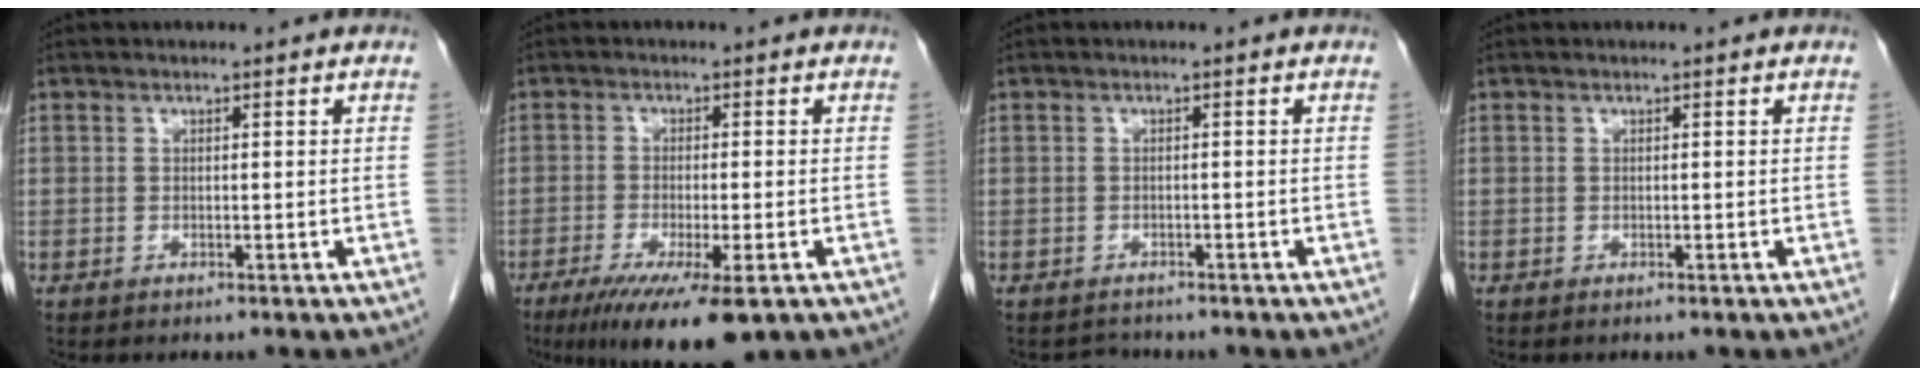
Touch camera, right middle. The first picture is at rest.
{"total": 11.4, "force": [-7.1, 1.8, 8.7], "torque": [-0.139, -0.029, -0.112]}
{"total": 1.8, "force": [-1.6, 0.8, -0.2], "torque": [-0.002, -0.002, -0.025]}
{"total": 0.0}